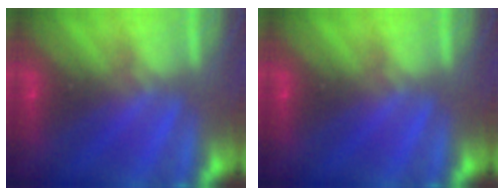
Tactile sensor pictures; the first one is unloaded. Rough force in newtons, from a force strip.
{"total": 0.0}